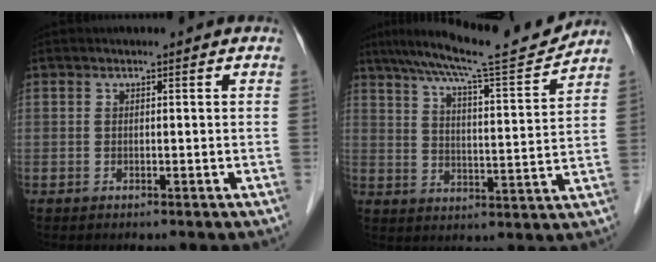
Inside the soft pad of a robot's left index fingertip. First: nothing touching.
{"total": 14.2, "force": [13.0, -1.0, 5.7], "torque": [-0.099, -0.011, 0.194]}